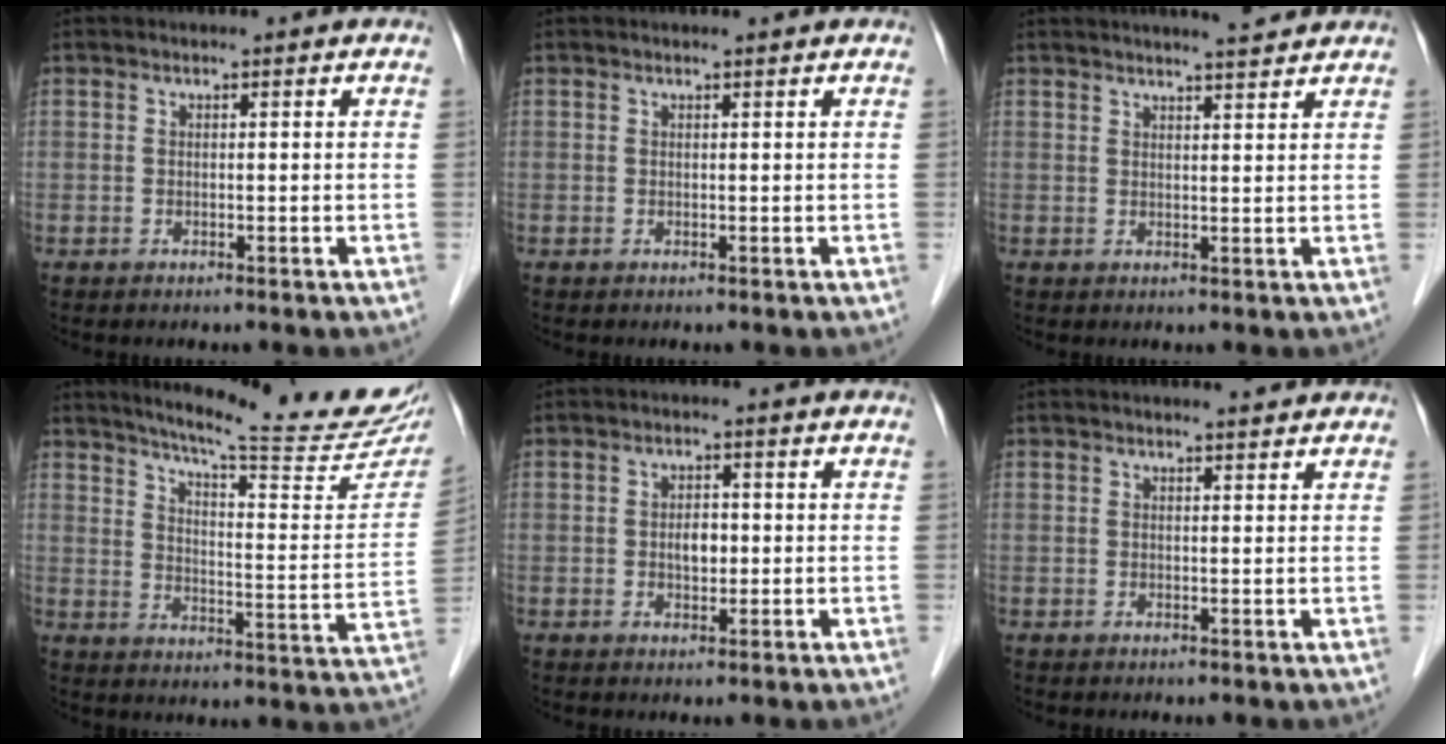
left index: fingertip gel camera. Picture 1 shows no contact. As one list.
[{"total": 0.6, "force": [-0.6, -0.2, 0.1], "torque": [-0.003, -0.003, -0.010]}, {"total": 3.9, "force": [3.4, 0.1, 1.8], "torque": [-0.030, 0.004, 0.040]}, {"total": 19.9, "force": [17.5, 0.2, 9.5], "torque": [-0.139, -0.071, 0.220]}, {"total": 2.6, "force": [-1.3, 1.4, 1.8], "torque": [-0.029, -0.002, -0.020]}, {"total": 1.0, "force": [0.9, -0.1, 0.5], "torque": [-0.007, -0.002, 0.007]}]